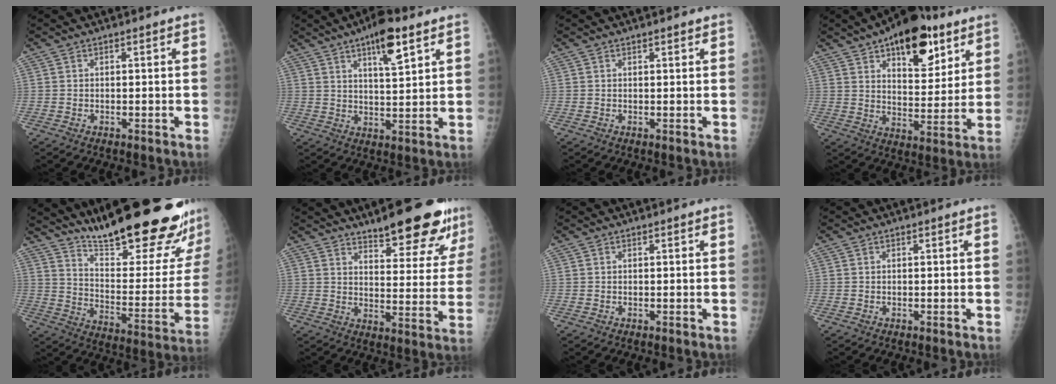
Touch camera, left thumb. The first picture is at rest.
{"total": 9.3, "force": [5.3, 2.5, 7.2], "torque": [-0.104, -0.025, 0.084]}
{"total": 0.8, "force": [0.6, 0.2, 0.5], "torque": [-0.007, -0.002, 0.009]}
{"total": 19.5, "force": [11.1, 9.3, 13.0], "torque": [-0.141, -0.051, 0.168]}
{"total": 30.2, "force": [23.5, 5.4, 18.1], "torque": [-0.241, -0.150, 0.333]}
{"total": 17.1, "force": [12.6, 4.8, 10.5], "torque": [-0.105, -0.077, 0.172]}
{"total": 0.0}
{"total": 0.0}